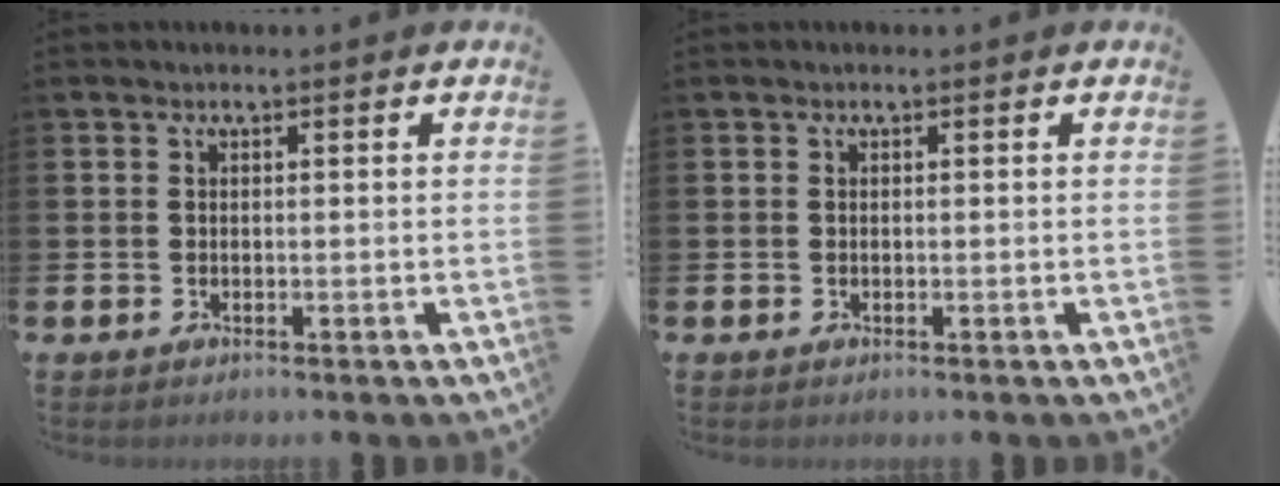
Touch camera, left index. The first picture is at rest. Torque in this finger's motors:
{"motor_torque": [-0.32, 0.03, -0.09, -0.01]}